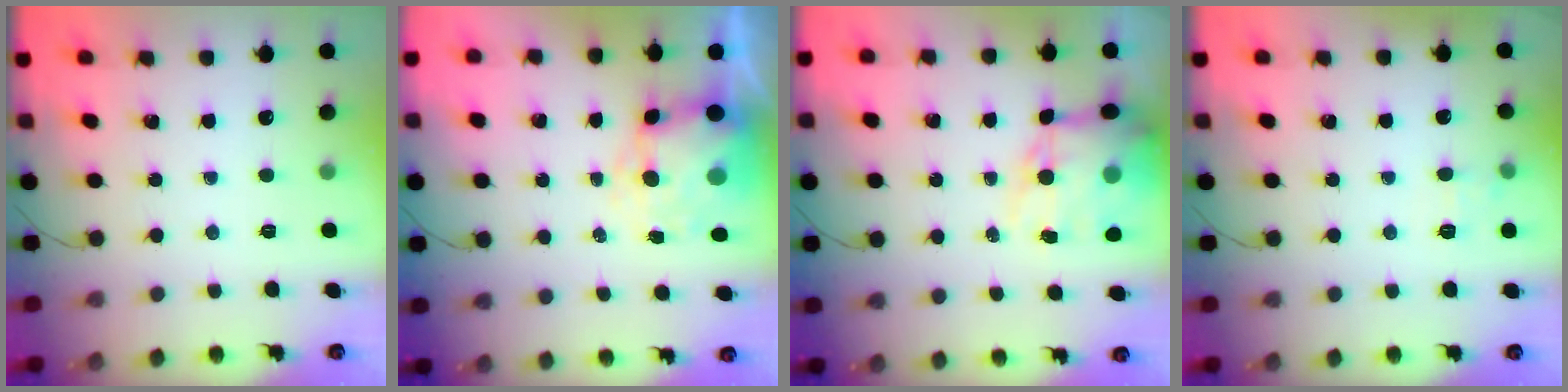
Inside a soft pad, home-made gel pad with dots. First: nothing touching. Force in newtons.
{"total": 8.7, "press": 8.4, "slide": 2.2}
{"total": 14.0, "press": 13.6, "slide": 3.3}
{"total": 6.5, "press": 6.3, "slide": 1.8}